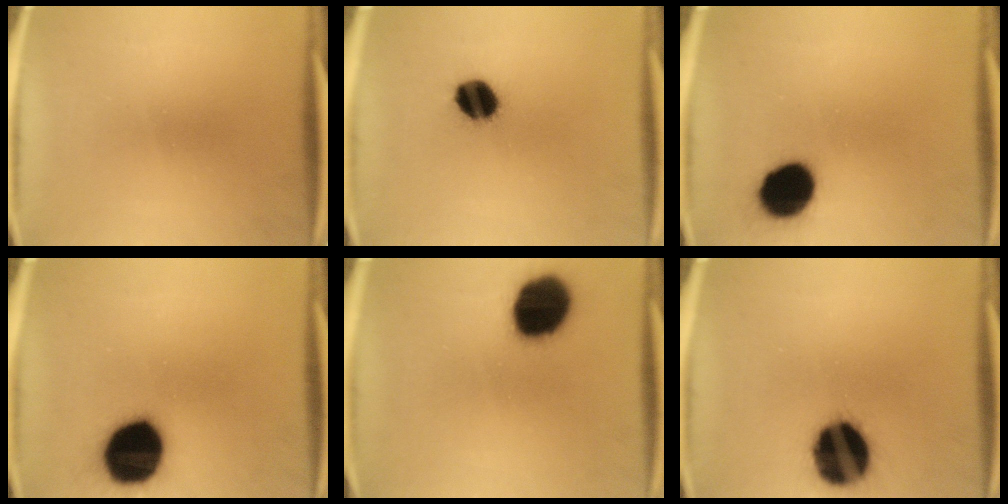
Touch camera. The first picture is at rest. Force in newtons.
{"total": 9.4}
{"total": 13.7}
{"total": 19.7}
{"total": 17.9}
{"total": 18.5}